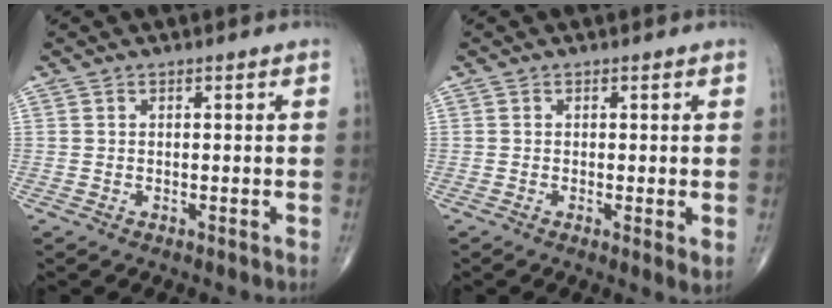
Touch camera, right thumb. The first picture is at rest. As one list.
[{"total": 2.1, "force": [-0.1, 0.3, 2.1], "torque": [-0.039, -0.010, -0.007]}]